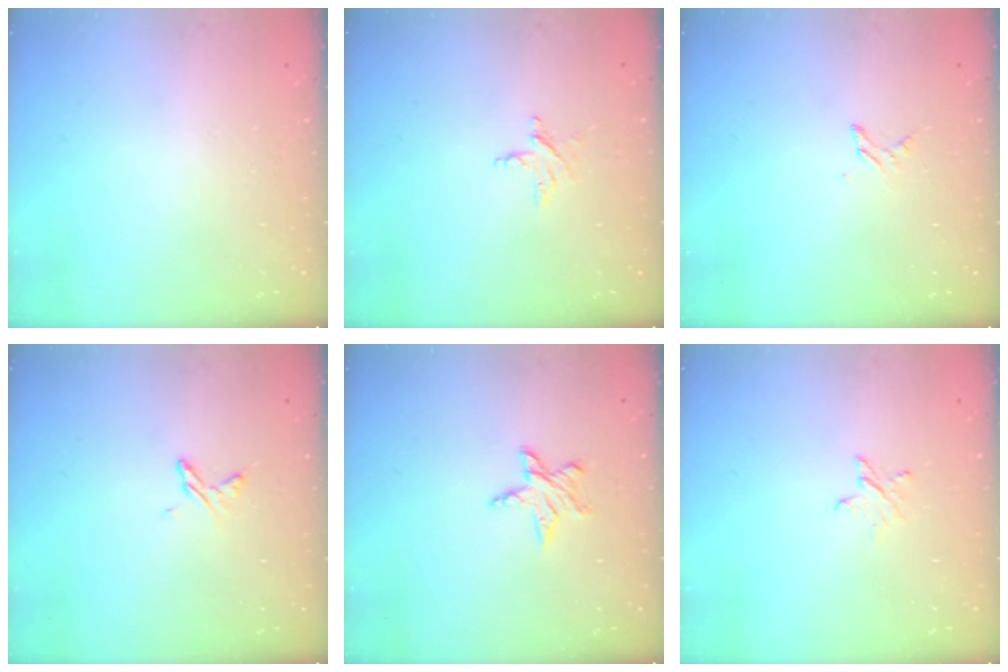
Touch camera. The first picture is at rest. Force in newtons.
{"total": 3.7, "press": 3.7, "slide": 0.2}
{"total": 2.9, "press": 2.9, "slide": 0.3}
{"total": 4.0, "press": 4.0, "slide": 0.5}
{"total": 4.7, "press": 4.7, "slide": 0.5}
{"total": 3.2, "press": 3.2, "slide": 0.3}